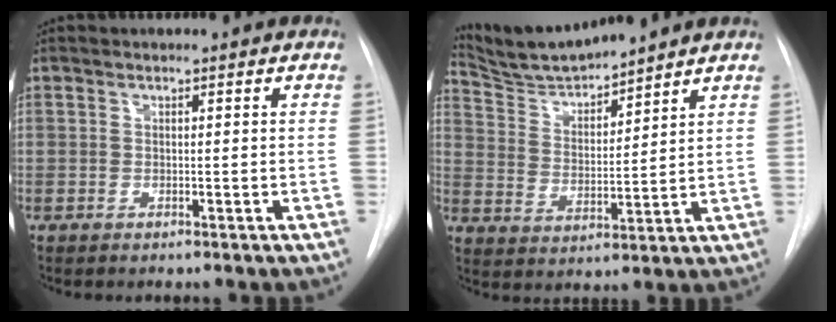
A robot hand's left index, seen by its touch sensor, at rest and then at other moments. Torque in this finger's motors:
{"motor_torque": [0.54, -0.67, -0.03, -0.01]}